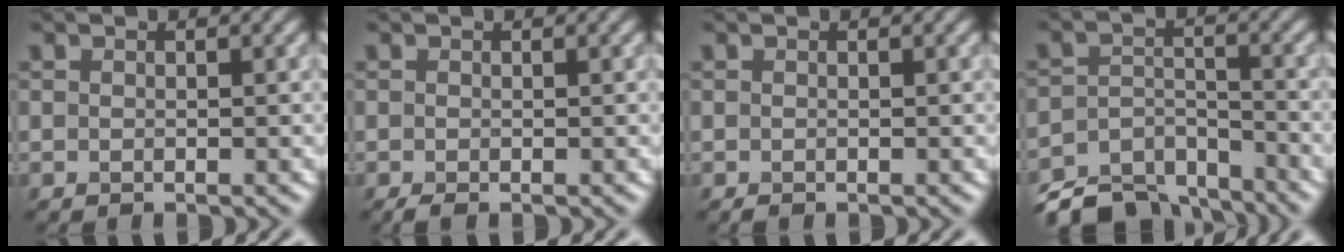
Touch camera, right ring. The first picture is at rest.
{"total": 0.7, "force": [-0.4, 0.1, 0.5], "torque": [-0.013, -0.003, -0.009]}
{"total": 0.0}
{"total": 7.7, "force": [-6.7, 2.9, 2.4], "torque": [-0.048, -0.016, -0.117]}